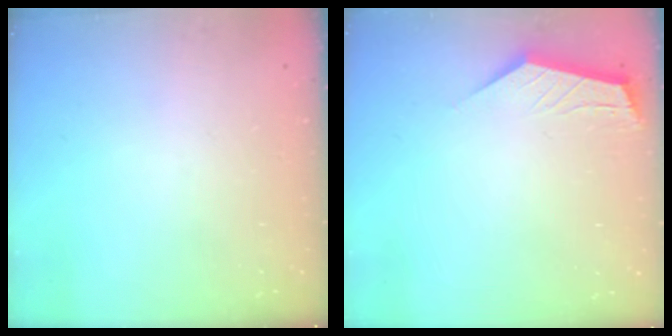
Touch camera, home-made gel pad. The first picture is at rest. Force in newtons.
{"total": 2.8, "press": 2.8, "slide": 0.4}